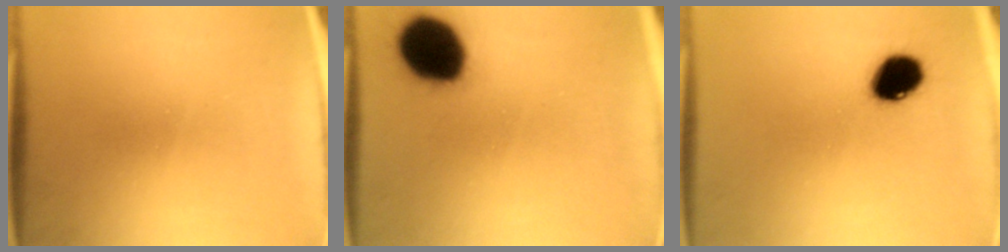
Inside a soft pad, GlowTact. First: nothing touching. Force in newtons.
{"total": 17.8}
{"total": 9.0}